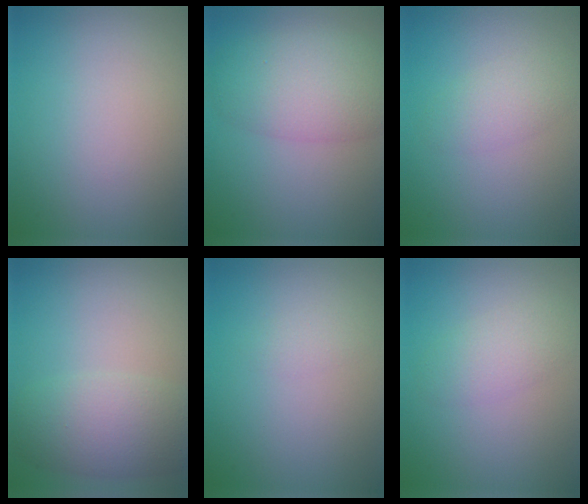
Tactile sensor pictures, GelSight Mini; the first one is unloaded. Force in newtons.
{"total": 6.1, "press": 6.1, "slide": 0.2}
{"total": 2.1, "press": 2.1, "slide": 0.0}
{"total": 5.1, "press": 5.1, "slide": 0.4}
{"total": 2.1, "press": 2.1, "slide": 0.2}
{"total": 2.2, "press": 2.2, "slide": 0.0}